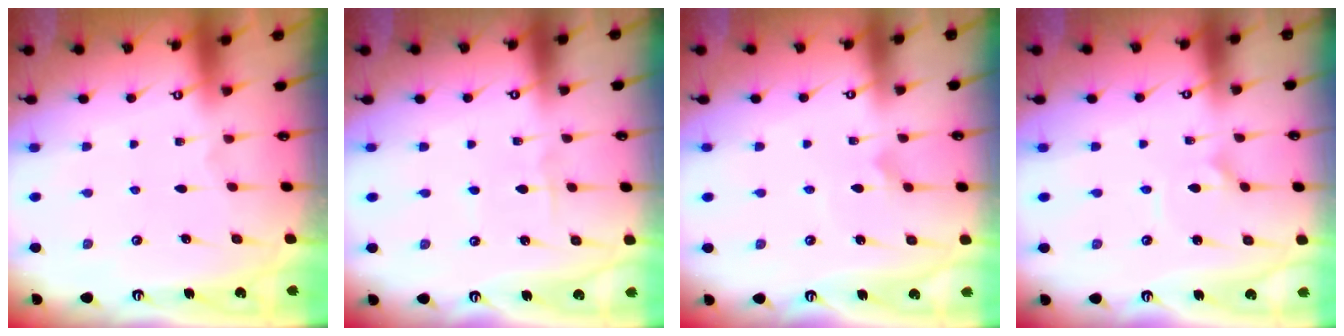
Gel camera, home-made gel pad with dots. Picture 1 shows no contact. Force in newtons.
{"total": 1.8, "press": 1.7, "slide": 0.2}
{"total": 3.0, "press": 3.0, "slide": 0.2}
{"total": 1.4, "press": 1.3, "slide": 0.6}